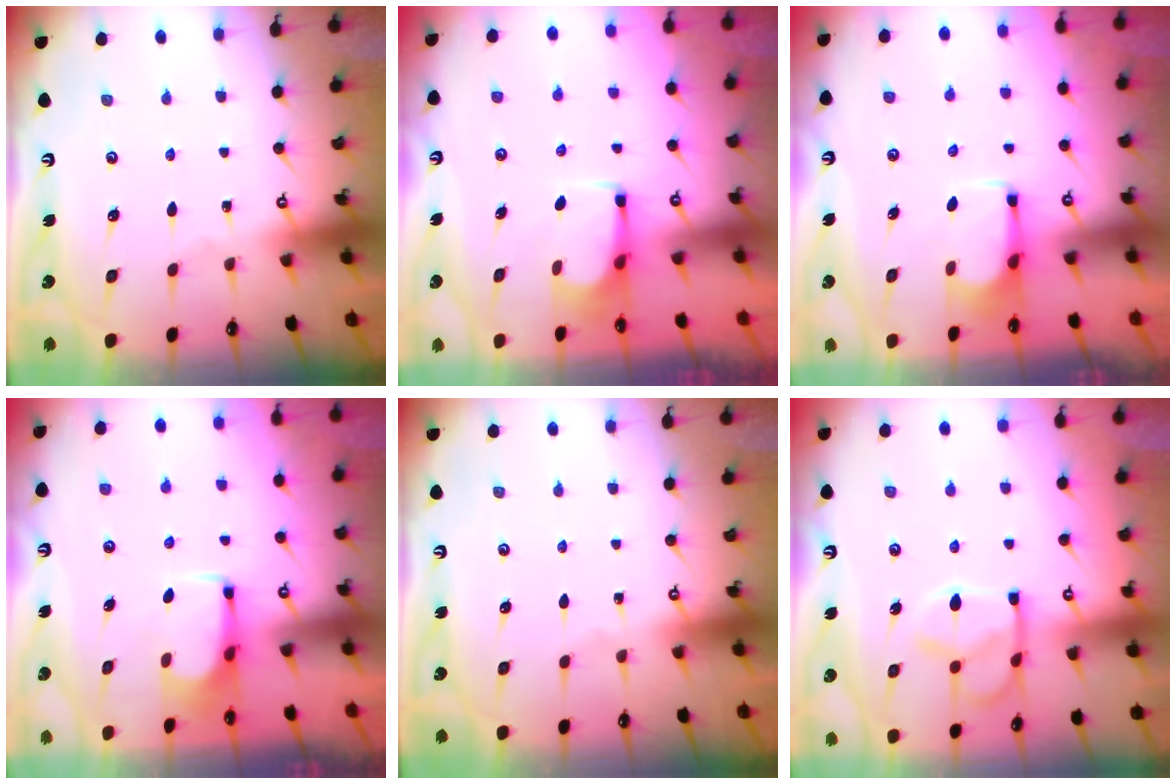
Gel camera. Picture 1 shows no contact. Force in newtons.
{"total": 2.3, "press": 2.3, "slide": 0.4}
{"total": 2.8, "press": 2.8, "slide": 0.5}
{"total": 4.1, "press": 4.1, "slide": 0.5}
{"total": 0.0}
{"total": 11.4, "press": 11.3, "slide": 1.1}